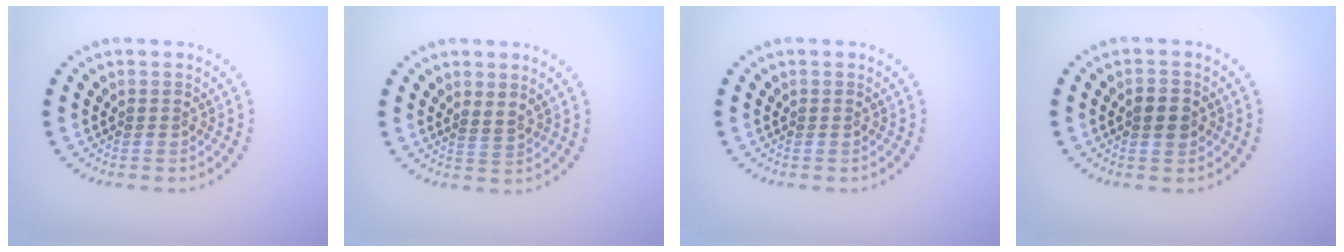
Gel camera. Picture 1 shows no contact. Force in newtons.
{"total": 1.3, "press": 1.0, "slide": 0.9}
{"total": 0.0}
{"total": 2.2, "press": 2.2, "slide": 0.1}